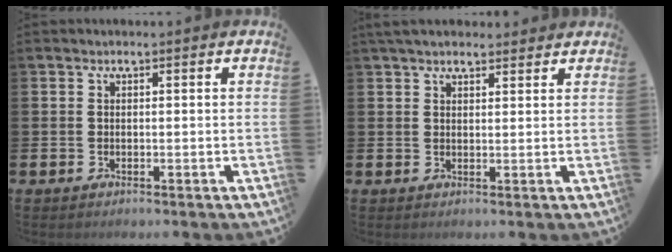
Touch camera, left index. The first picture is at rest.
{"total": 3.3, "force": [2.9, 1.2, 1.1], "torque": [-0.016, -0.006, 0.050]}